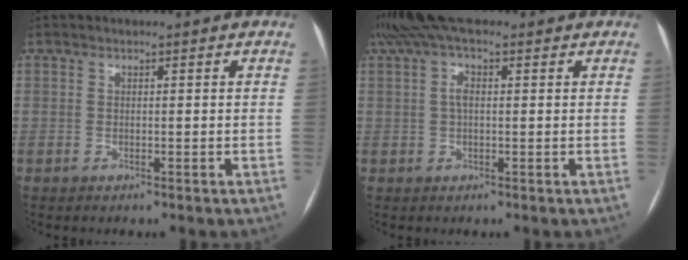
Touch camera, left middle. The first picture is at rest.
{"total": 6.7, "force": [3.1, 2.6, 5.4], "torque": [-0.124, 0.038, 0.054]}